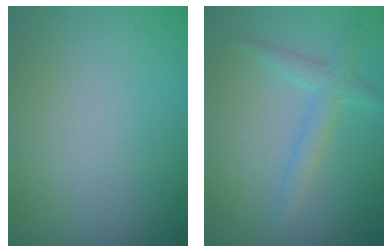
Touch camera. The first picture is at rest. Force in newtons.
{"total": 2.2, "press": 2.2, "slide": 0.1}